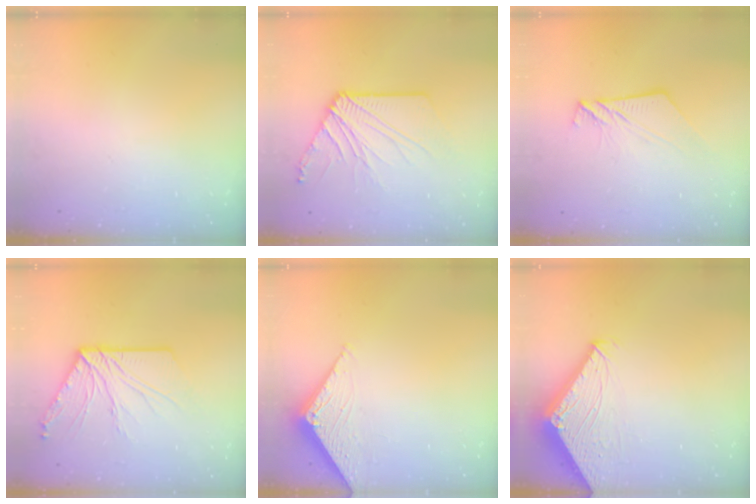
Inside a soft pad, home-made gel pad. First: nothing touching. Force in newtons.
{"total": 11.5, "press": 11.5, "slide": 0.8}
{"total": 9.0, "press": 8.9, "slide": 0.8}
{"total": 12.4, "press": 12.4, "slide": 0.5}
{"total": 3.1, "press": 3.1, "slide": 0.4}
{"total": 4.7, "press": 4.7, "slide": 0.1}